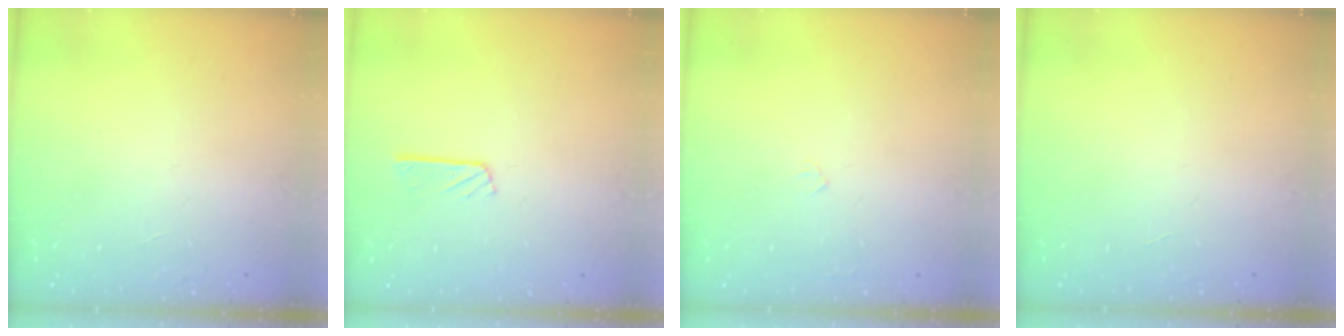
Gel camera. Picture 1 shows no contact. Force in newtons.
{"total": 2.8, "press": 2.8, "slide": 0.2}
{"total": 2.4, "press": 2.4, "slide": 0.3}
{"total": 0.0}